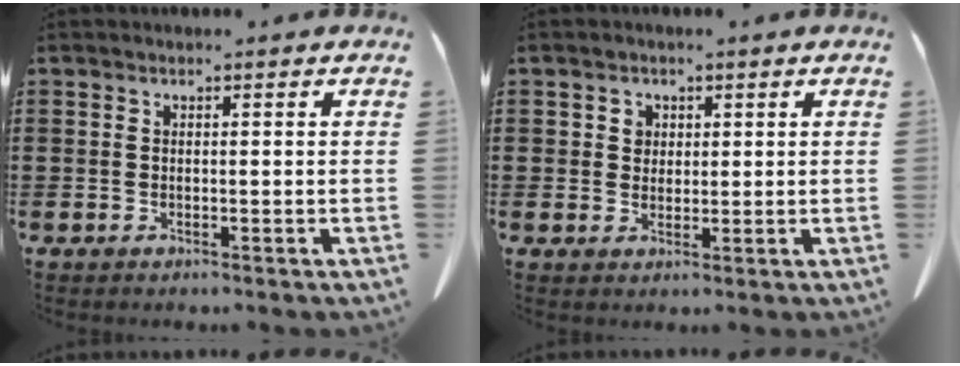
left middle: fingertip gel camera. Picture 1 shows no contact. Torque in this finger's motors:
{"motor_torque": [-1.38, 0.76, -0.68, -0.12]}